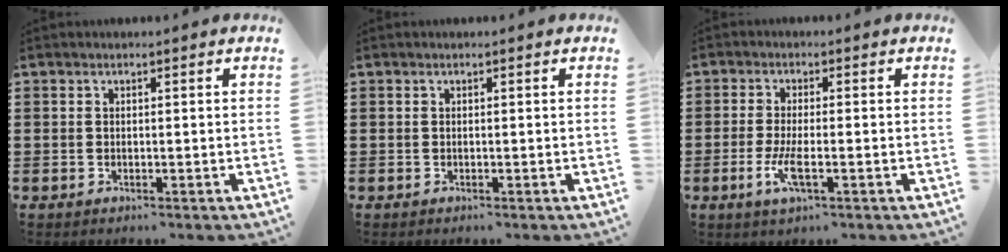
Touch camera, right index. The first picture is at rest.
{"total": 0.0}
{"total": 4.5, "force": [-1.5, 0.9, 4.2], "torque": [-0.089, -0.009, -0.032]}